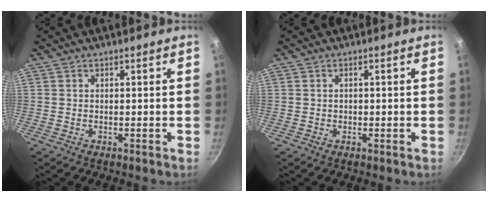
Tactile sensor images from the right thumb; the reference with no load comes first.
{"total": 0.6, "force": [-0.1, 0.6, 0.1], "torque": [0.002, 0.002, -0.001]}